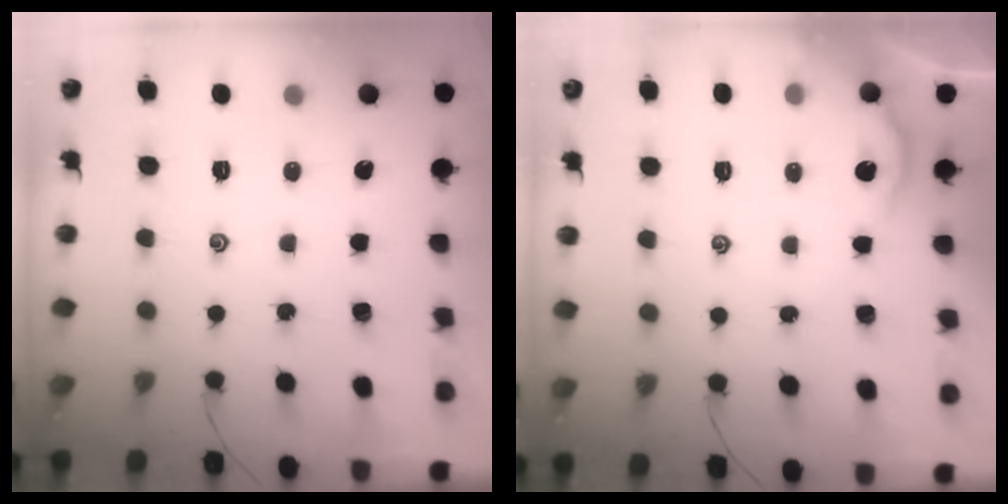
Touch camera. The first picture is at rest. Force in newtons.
{"total": 2.3, "press": 2.2, "slide": 0.4}